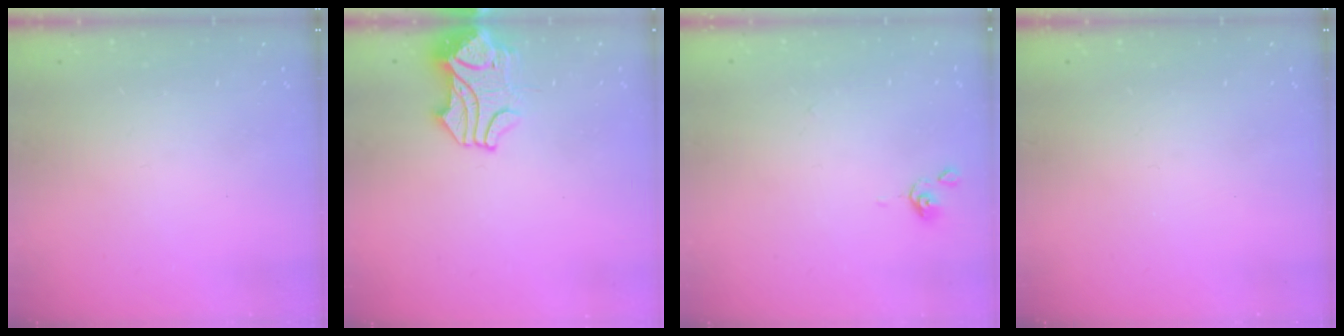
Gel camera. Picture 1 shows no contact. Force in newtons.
{"total": 6.9, "press": 6.8, "slide": 0.9}
{"total": 0.0}
{"total": 0.0}